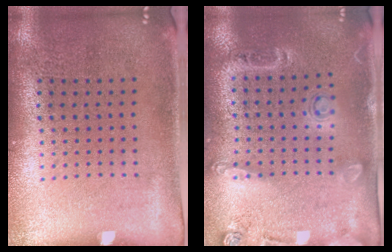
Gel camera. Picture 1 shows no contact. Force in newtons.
{"total": 1.6, "press": 1.2, "slide": 1.1}